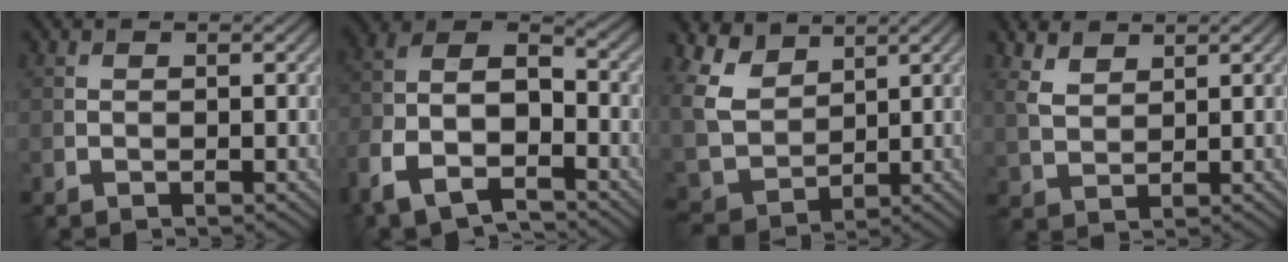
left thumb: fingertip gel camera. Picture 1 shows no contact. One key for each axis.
{"total": 12.2, "fx": -7.1, "fy": 6.2, "fz": 7.8, "tx": -0.181, "ty": -0.025, "tz": -0.140}
{"total": 8.3, "fx": 4.3, "fy": 5.5, "fz": 4.5, "tx": -0.130, "ty": 0.003, "tz": 0.084}
{"total": 3.9, "fx": 2.6, "fy": 2.2, "fz": 2.1, "tx": -0.057, "ty": 0.001, "tz": 0.058}